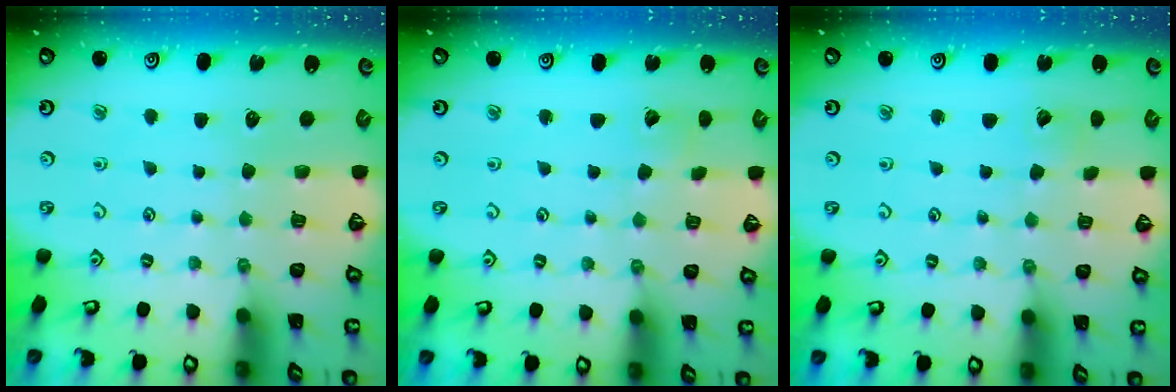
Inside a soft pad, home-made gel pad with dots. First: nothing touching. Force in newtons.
{"total": 2.7, "press": 2.7, "slide": 0.3}
{"total": 2.8, "press": 2.8, "slide": 0.2}